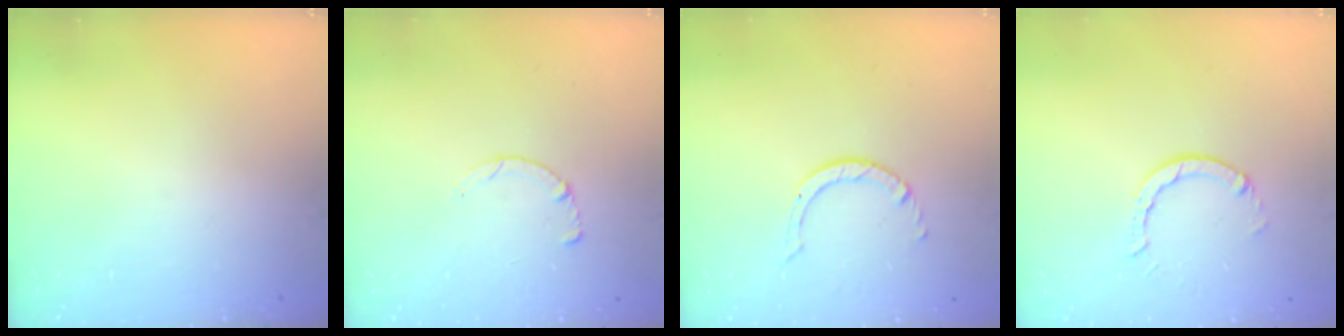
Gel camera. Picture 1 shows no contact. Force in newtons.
{"total": 2.6, "press": 2.5, "slide": 0.3}
{"total": 1.4, "press": 1.4, "slide": 0.2}
{"total": 3.2, "press": 3.1, "slide": 0.4}